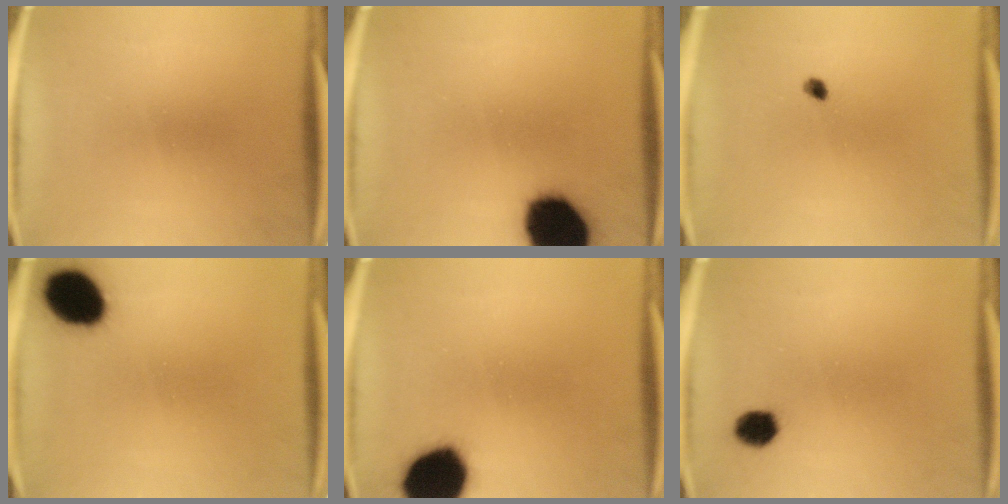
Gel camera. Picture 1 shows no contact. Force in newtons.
{"total": 19.3}
{"total": 1.2}
{"total": 12.0}
{"total": 17.1}
{"total": 4.1}